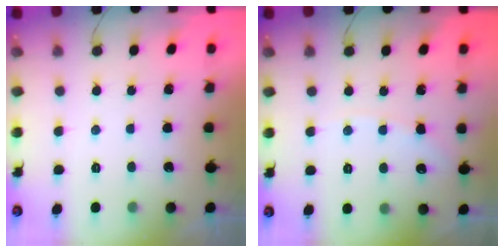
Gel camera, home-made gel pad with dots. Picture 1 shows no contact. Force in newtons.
{"total": 5.2, "press": 5.2, "slide": 0.7}